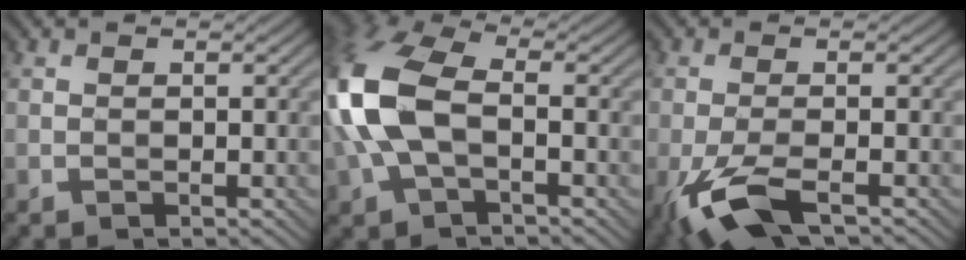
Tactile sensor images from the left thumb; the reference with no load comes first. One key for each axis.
{"total": 11.9, "fx": -0.9, "fy": 6.6, "fz": 9.9, "tx": -0.266, "ty": 0.014, "tz": -0.030}
{"total": 6.5, "fx": -3.4, "fy": 1.8, "fz": 5.2, "tx": -0.108, "ty": -0.005, "tz": -0.074}